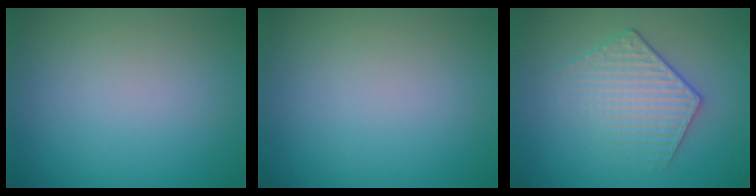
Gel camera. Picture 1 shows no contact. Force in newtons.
{"total": 0.0}
{"total": 3.6, "press": 3.2, "slide": 1.6}